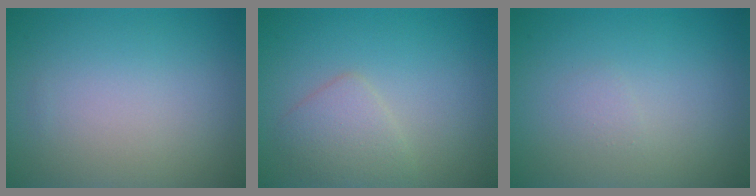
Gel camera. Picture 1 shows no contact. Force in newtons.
{"total": 2.4, "press": 2.4, "slide": 0.0}
{"total": 0.6, "press": 0.6, "slide": 0.0}